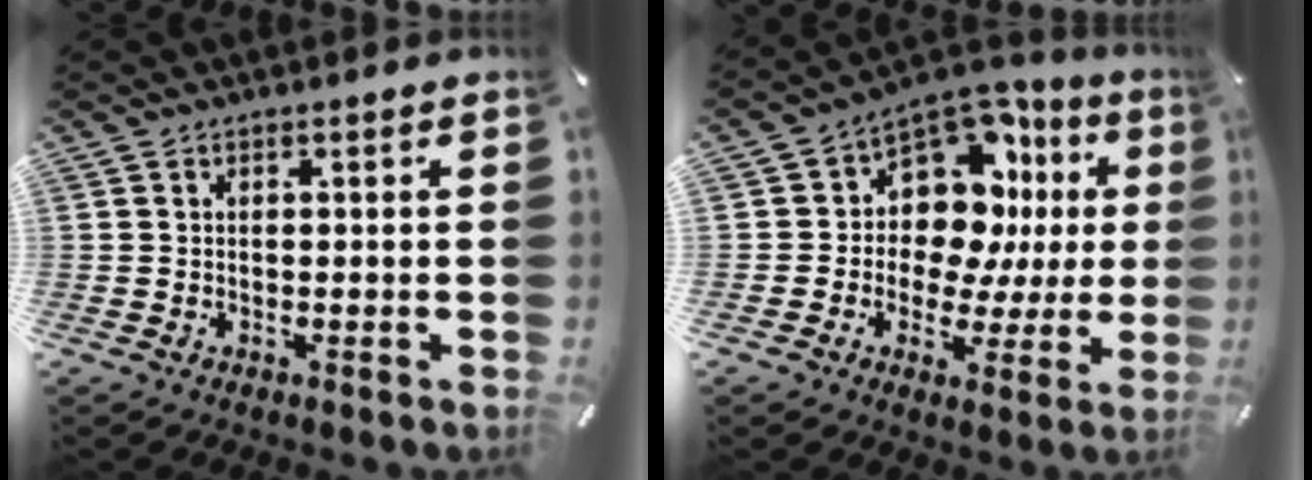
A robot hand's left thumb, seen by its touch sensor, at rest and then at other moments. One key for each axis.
{"total": 12.5, "fx": 4.6, "fy": 9.5, "fz": 6.7, "tx": -0.111, "ty": -0.058, "tz": 0.083}